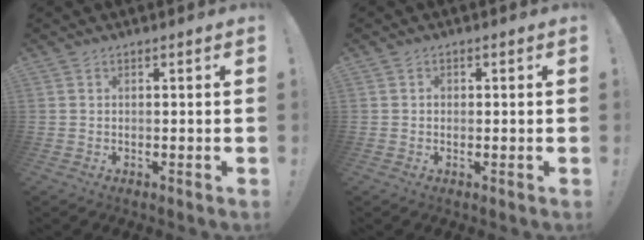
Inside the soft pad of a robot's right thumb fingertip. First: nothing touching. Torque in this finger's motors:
{"motor_torque": [0.37, 0.37, 0.10, -0.24, 0.00]}